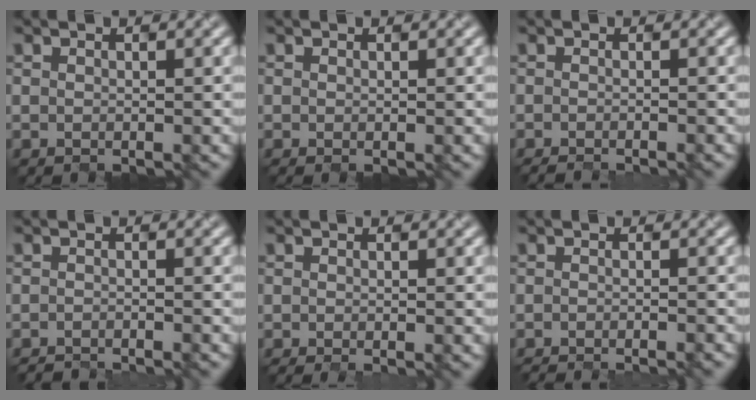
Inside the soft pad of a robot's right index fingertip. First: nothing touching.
{"total": 0.0}
{"total": 1.0, "force": [-0.7, 0.5, 0.6], "torque": [0.011, 0.000, -0.016]}
{"total": 1.8, "force": [-1.8, 0.0, 0.1], "torque": [0.013, -0.006, -0.033]}
{"total": 1.0, "force": [-0.4, 0.4, 0.8], "torque": [-0.002, 0.002, -0.005]}
{"total": 2.1, "force": [-1.7, 0.4, 1.1], "torque": [0.011, -0.002, -0.028]}